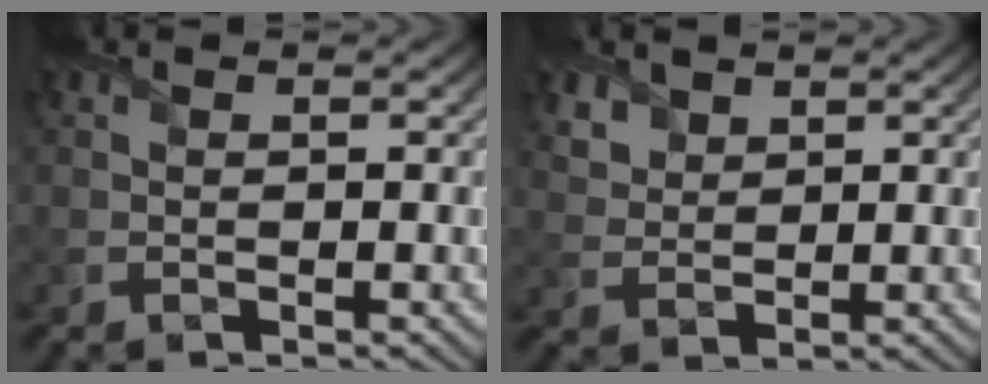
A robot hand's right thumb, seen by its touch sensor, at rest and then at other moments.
{"total": 3.0, "force": [2.1, 1.9, 0.9], "torque": [-0.034, -0.008, 0.052]}